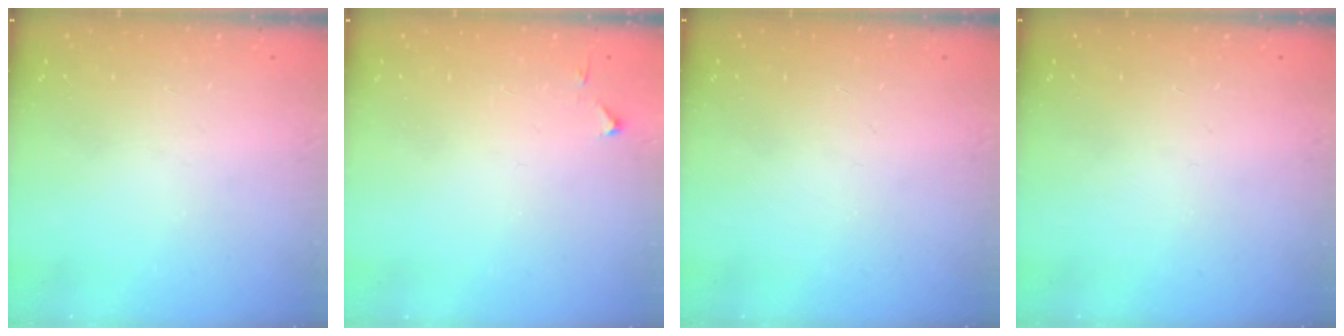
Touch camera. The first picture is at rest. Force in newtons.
{"total": 3.1, "press": 3.1, "slide": 0.5}
{"total": 0.0}
{"total": 0.0}